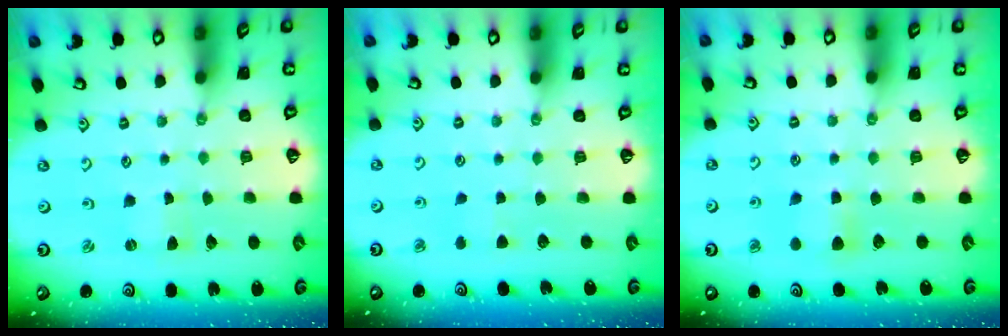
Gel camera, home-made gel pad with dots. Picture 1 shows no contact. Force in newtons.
{"total": 3.0, "press": 3.0, "slide": 0.3}
{"total": 5.8, "press": 5.7, "slide": 0.8}